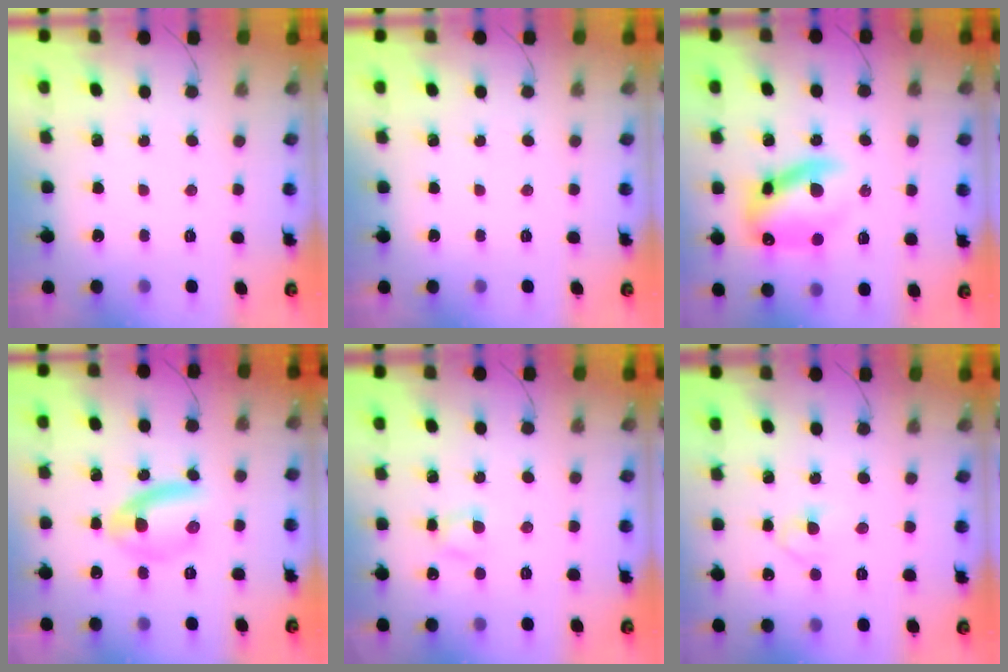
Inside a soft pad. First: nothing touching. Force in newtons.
{"total": 0.0}
{"total": 13.2, "press": 12.9, "slide": 2.7}
{"total": 7.1, "press": 7.0, "slide": 1.3}
{"total": 3.5, "press": 3.3, "slide": 1.2}
{"total": 2.9, "press": 2.6, "slide": 1.3}